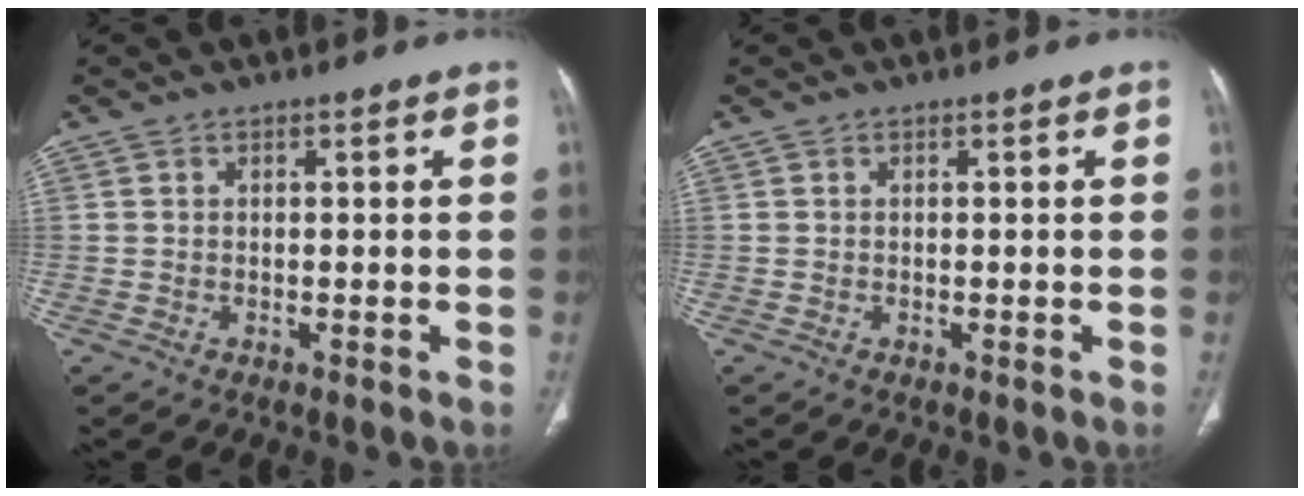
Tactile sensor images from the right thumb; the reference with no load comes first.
{"total": 0.0}